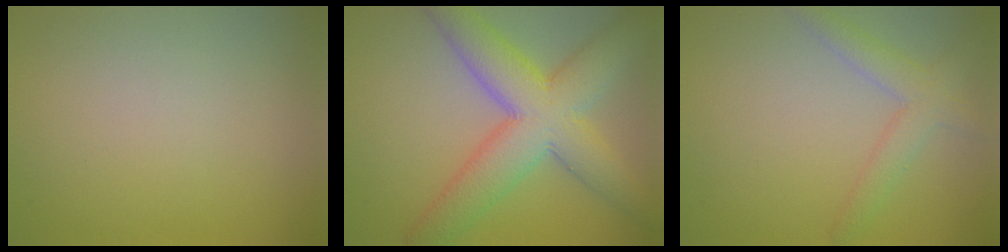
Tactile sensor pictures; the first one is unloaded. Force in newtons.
{"total": 9.2, "press": 9.2, "slide": 0.2}
{"total": 3.0, "press": 3.0, "slide": 0.1}